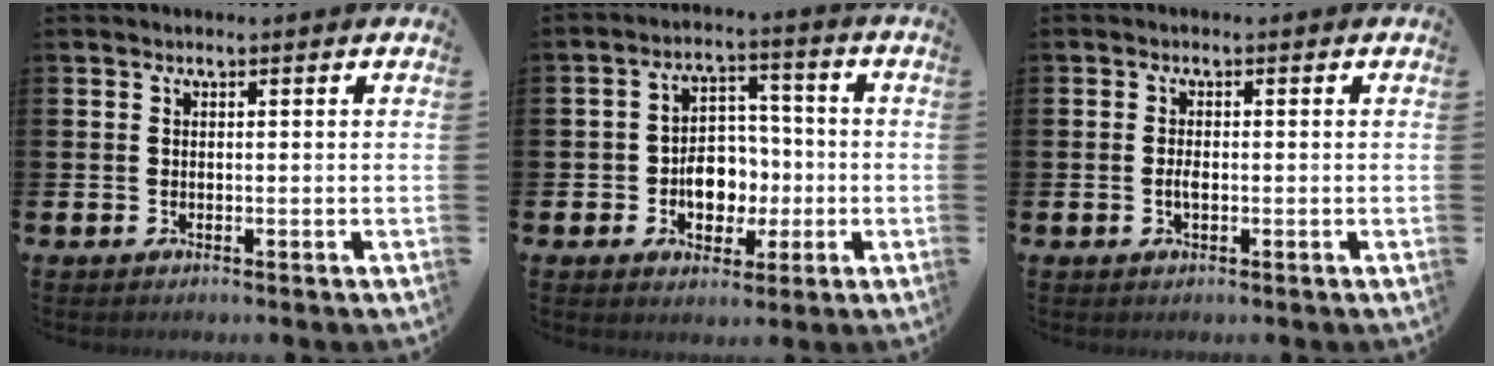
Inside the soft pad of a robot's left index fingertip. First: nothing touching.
{"total": 6.2, "force": [-1.3, 5.1, 3.3], "torque": [-0.053, 0.012, -0.030]}
{"total": 1.5, "force": [-0.4, 0.6, 1.3], "torque": [-0.024, 0.000, -0.008]}